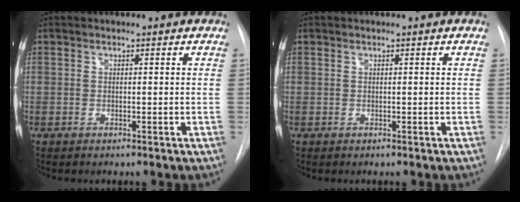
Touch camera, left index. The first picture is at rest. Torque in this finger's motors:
{"motor_torque": [0.06, -0.07, 0.01, 0.00]}